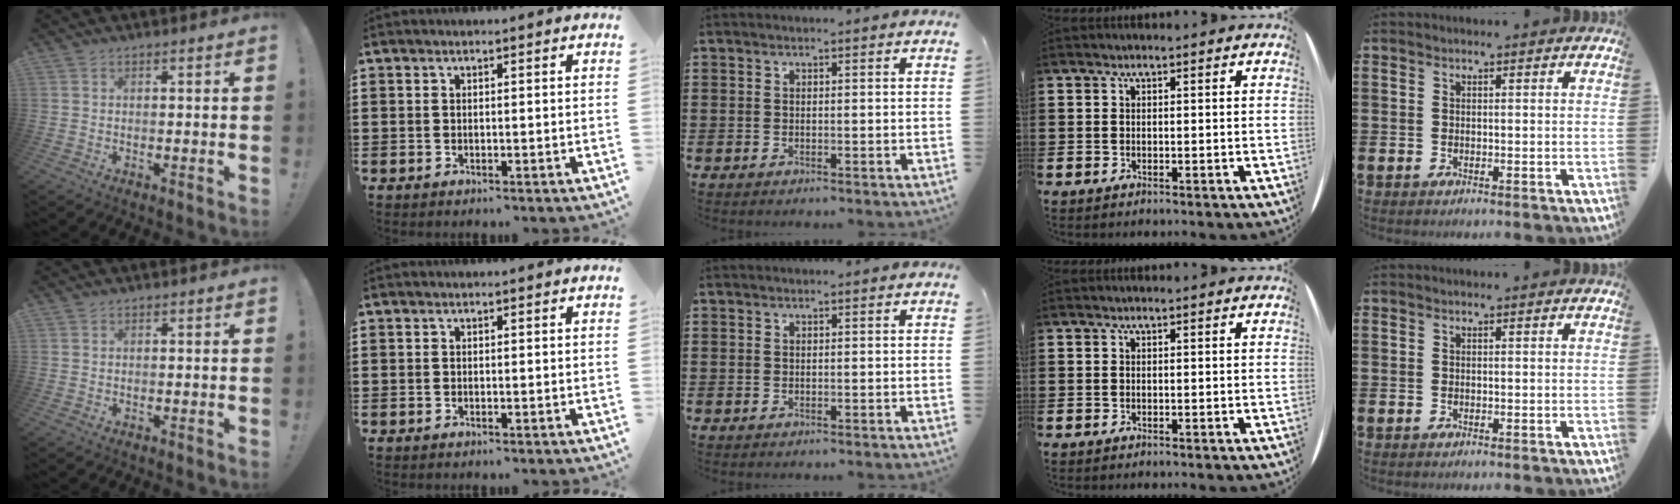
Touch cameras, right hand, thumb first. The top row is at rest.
{}